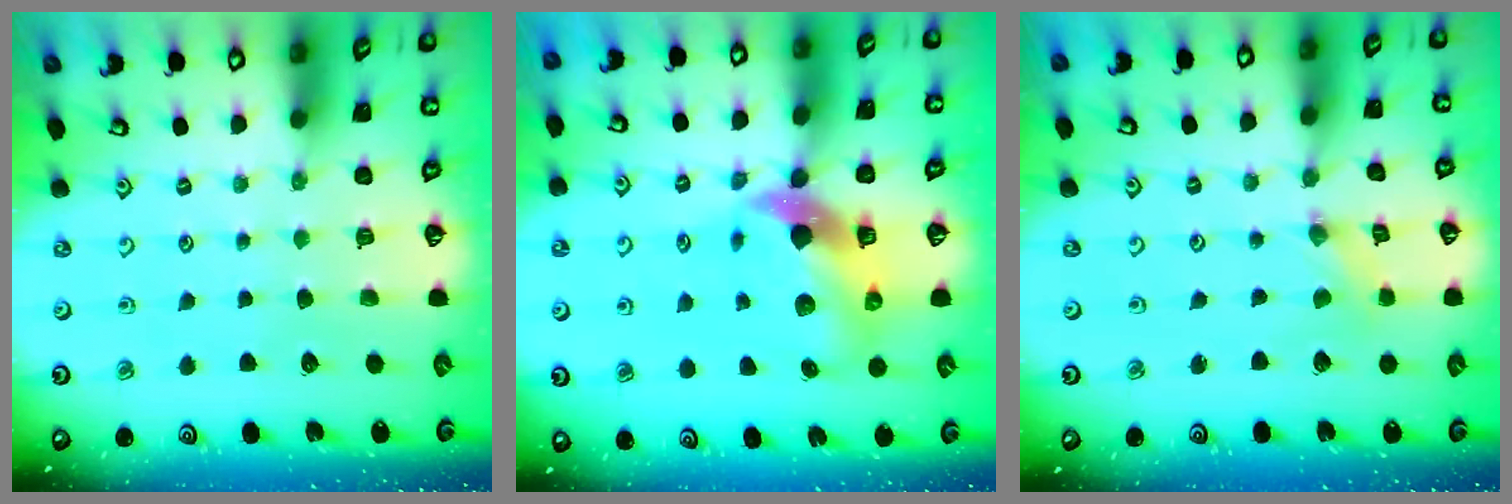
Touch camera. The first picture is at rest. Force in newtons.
{"total": 10.2, "press": 10.1, "slide": 1.7}
{"total": 0.0}